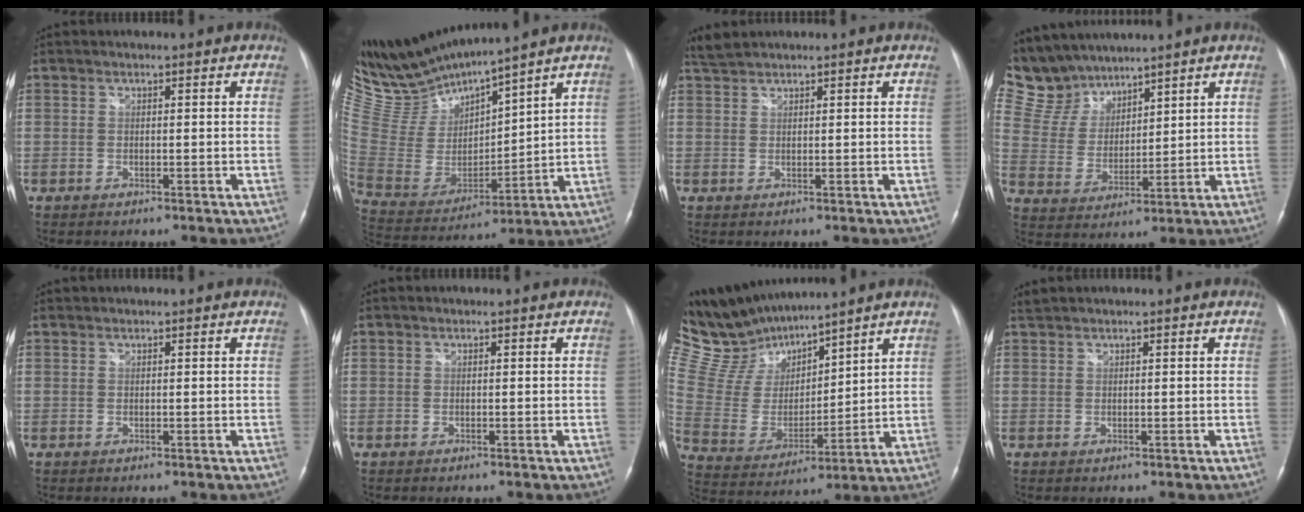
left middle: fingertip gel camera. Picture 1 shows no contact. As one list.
[{"total": 13.2, "force": [12.8, -0.4, 3.3], "torque": [-0.091, -0.007, 0.275]}, {"total": 2.0, "force": [2.0, 0.0, 0.3], "torque": [-0.012, 0.013, 0.045]}, {"total": 9.0, "force": [8.5, 3.0, 0.4], "torque": [-0.028, 0.016, 0.187]}, {"total": 0.0}, {"total": 0.0}, {"total": 14.1, "force": [13.2, 2.9, 3.8], "torque": [-0.097, 0.009, 0.274]}, {"total": 0.8, "force": [0.8, 0.0, 0.0], "torque": [-0.006, 0.012, 0.022]}]